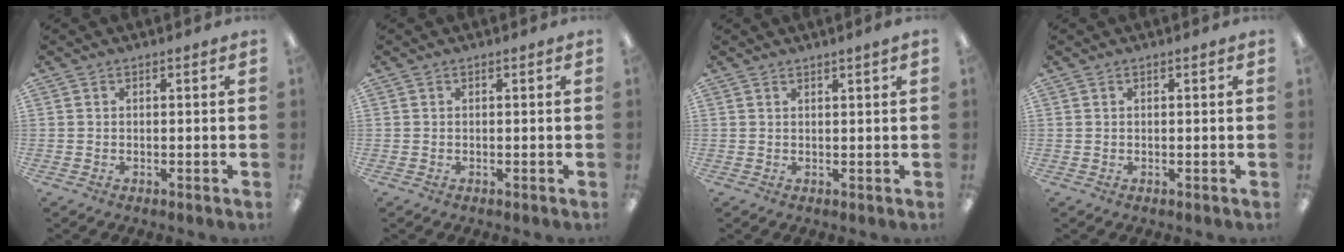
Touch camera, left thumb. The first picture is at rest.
{"total": 0.0}
{"total": 1.2, "force": [1.0, -0.3, 0.5], "torque": [-0.009, -0.002, 0.019]}
{"total": 0.0}